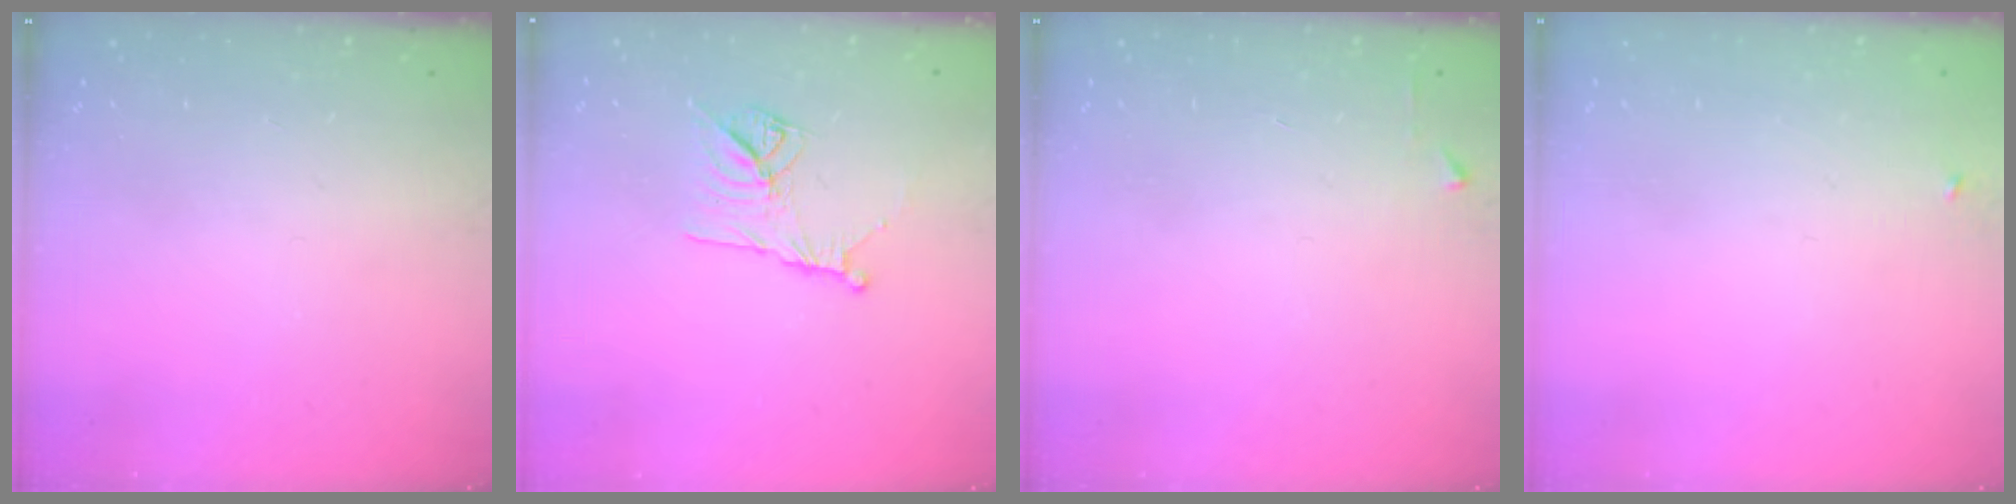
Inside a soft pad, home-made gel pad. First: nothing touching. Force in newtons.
{"total": 9.9, "press": 9.8, "slide": 1.2}
{"total": 2.4, "press": 2.4, "slide": 0.3}
{"total": 2.3, "press": 2.3, "slide": 0.2}